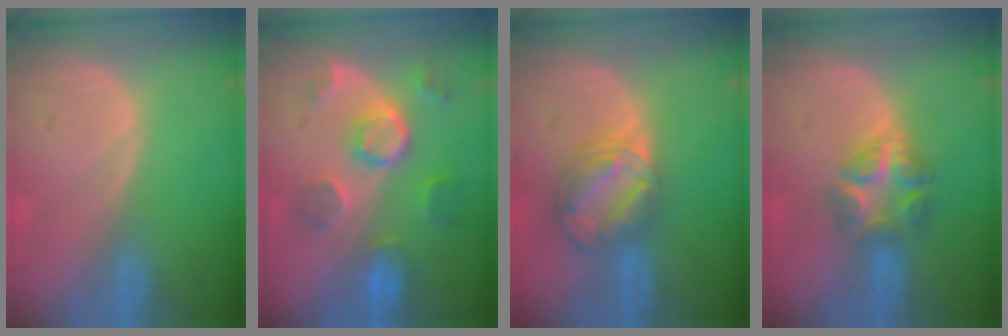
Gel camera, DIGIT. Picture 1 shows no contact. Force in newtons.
{"total": 8.6, "press": 7.7, "slide": 4.0}
{"total": 8.1, "press": 7.0, "slide": 4.1}
{"total": 6.0, "press": 5.9, "slide": 0.4}